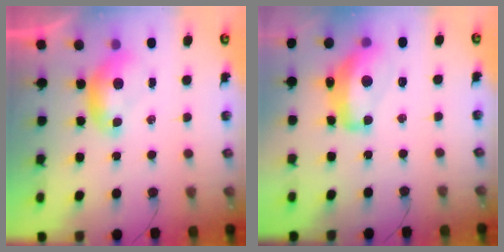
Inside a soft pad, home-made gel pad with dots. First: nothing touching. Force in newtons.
{"total": 9.2, "press": 9.2, "slide": 0.9}